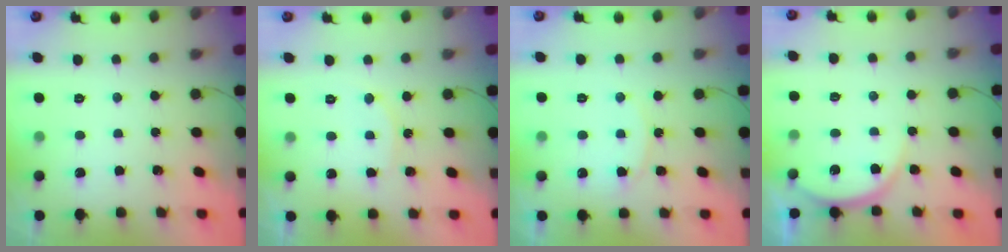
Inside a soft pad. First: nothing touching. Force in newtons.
{"total": 6.8, "press": 6.8, "slide": 0.3}
{"total": 6.5, "press": 6.5, "slide": 0.6}
{"total": 6.6, "press": 6.6, "slide": 0.7}